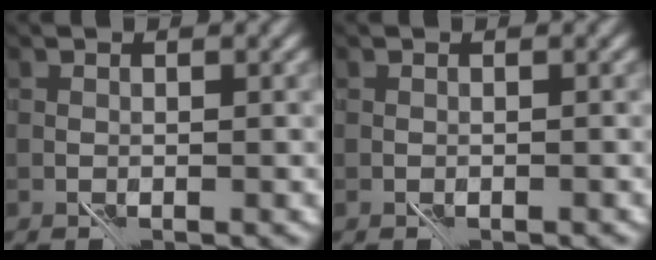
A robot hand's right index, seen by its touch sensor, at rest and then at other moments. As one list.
[{"total": 0.6, "force": [-0.5, 0.2, 0.3], "torque": [-0.004, -0.002, -0.007]}]